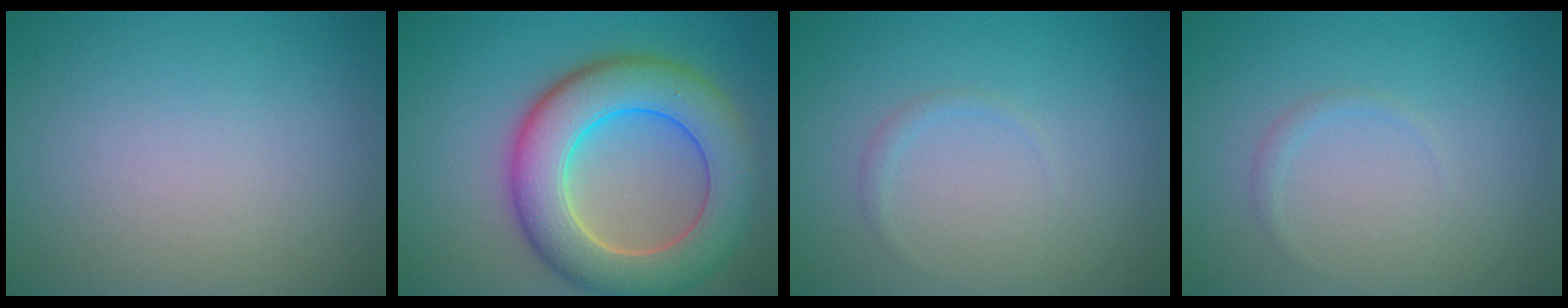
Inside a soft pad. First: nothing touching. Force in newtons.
{"total": 9.9, "press": 9.8, "slide": 0.7}
{"total": 0.7, "press": 0.7, "slide": 0.1}
{"total": 0.7, "press": 0.7, "slide": 0.1}